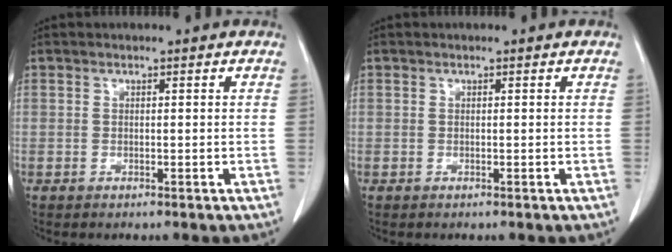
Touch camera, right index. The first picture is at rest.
{"total": 0.0}